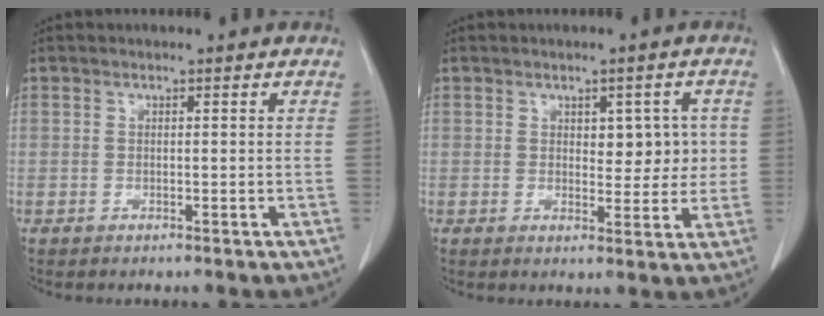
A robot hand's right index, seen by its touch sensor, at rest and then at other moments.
{"total": 5.2, "force": [1.0, 2.8, 4.3], "torque": [-0.042, 0.006, 0.018]}